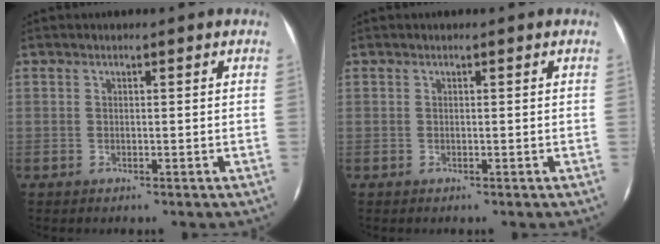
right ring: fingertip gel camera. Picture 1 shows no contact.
{"total": 0.0}